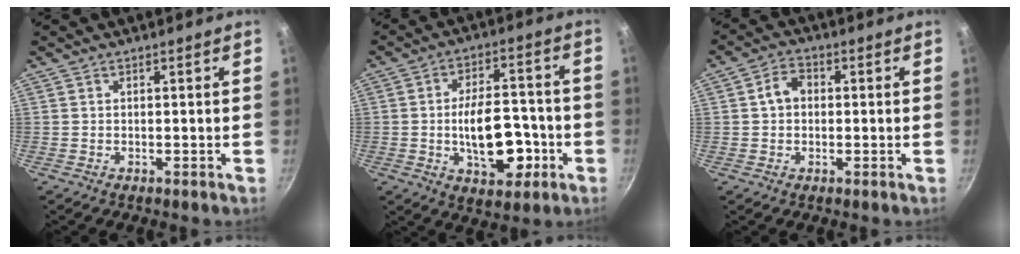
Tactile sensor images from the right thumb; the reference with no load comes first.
{"total": 13.7, "force": [-3.1, 7.5, 11.0], "torque": [-0.147, 0.027, -0.043]}
{"total": 4.7, "force": [0.3, 3.6, 3.0], "torque": [-0.042, 0.015, 0.000]}